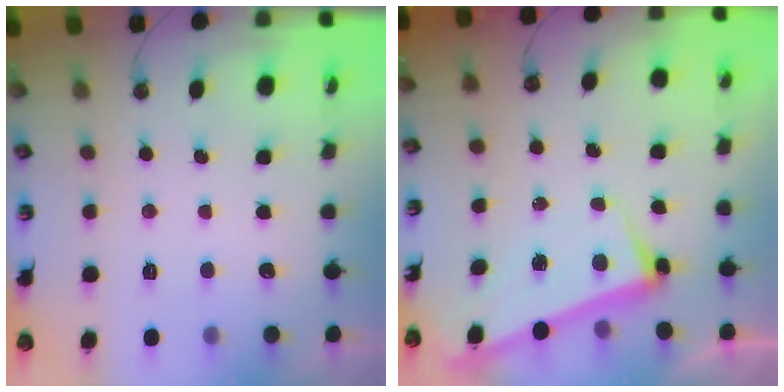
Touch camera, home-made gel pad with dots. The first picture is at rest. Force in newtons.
{"total": 2.8, "press": 2.7, "slide": 0.7}